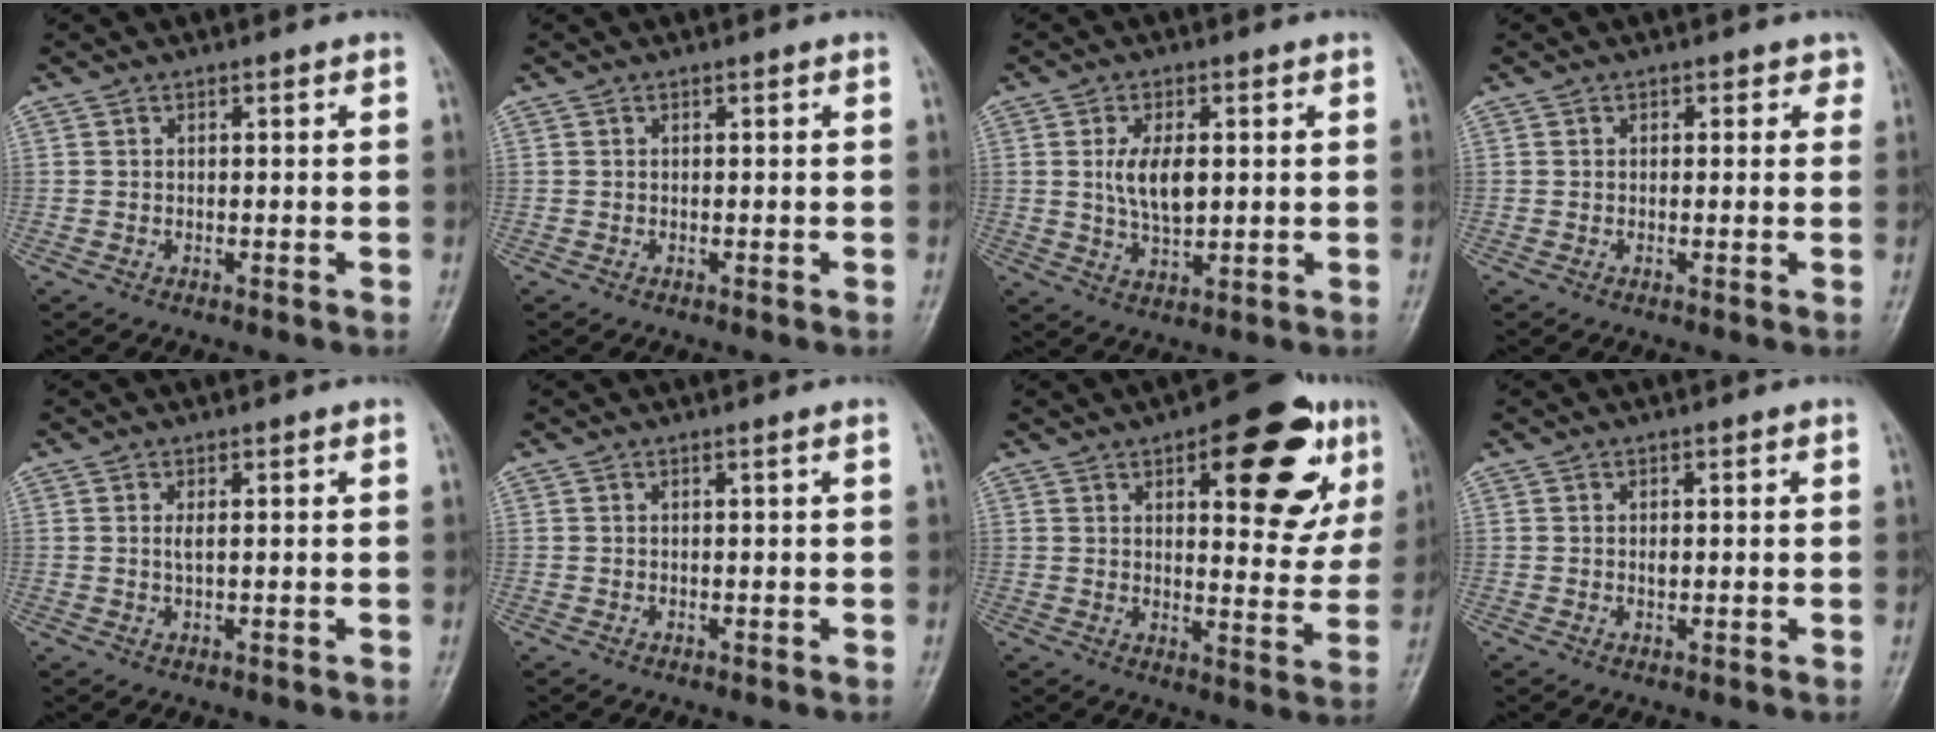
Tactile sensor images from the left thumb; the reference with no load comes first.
{"total": 0.0}
{"total": 7.3, "force": [1.0, 3.8, 6.2], "torque": [-0.108, -0.009, 0.020]}
{"total": 2.0, "force": [0.9, 1.5, 0.8], "torque": [0.019, 0.000, 0.003]}
{"total": 1.2, "force": [0.3, 0.4, 1.1], "torque": [-0.024, -0.002, 0.006]}
{"total": 0.0}
{"total": 19.1, "force": [8.4, 7.8, 15.4], "torque": [-0.154, -0.024, 0.108]}
{"total": 1.0, "force": [0.1, 0.7, 0.7], "torque": [-0.009, 0.000, 0.001]}